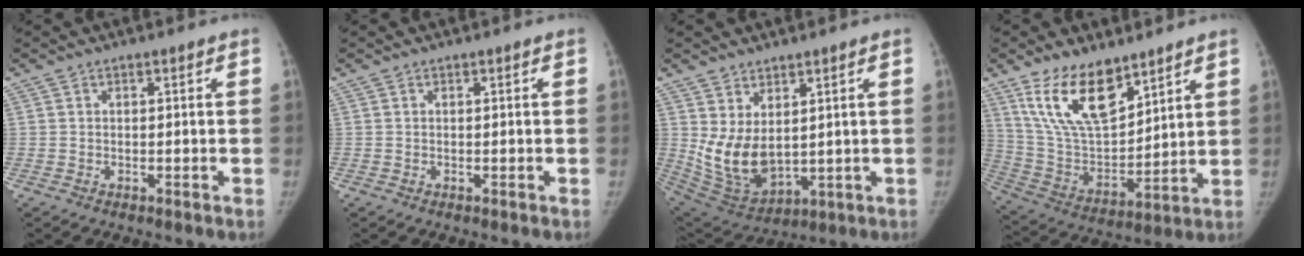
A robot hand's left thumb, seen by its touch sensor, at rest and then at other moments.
{"total": 0.0}
{"total": 10.6, "force": [2.5, 6.4, 8.1], "torque": [-0.138, -0.030, 0.074]}
{"total": 16.7, "force": [10.7, 7.7, 10.3], "torque": [-0.150, -0.059, 0.219]}